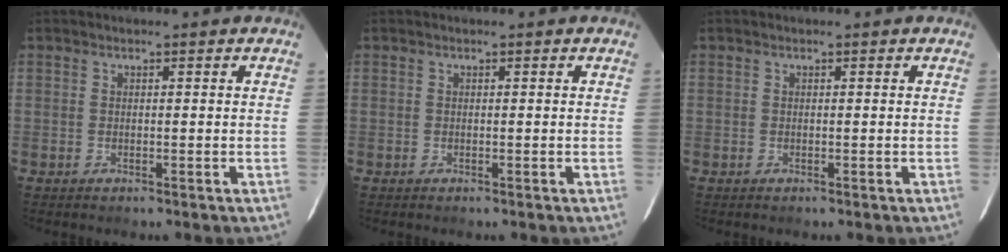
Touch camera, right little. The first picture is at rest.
{"total": 0.0}
{"total": 0.0}